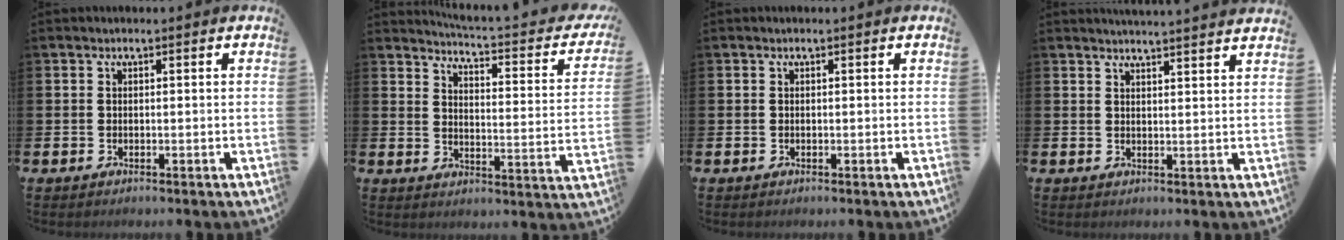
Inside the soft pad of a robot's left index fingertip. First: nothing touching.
{"total": 3.5, "force": [3.3, 0.0, 1.3], "torque": [-0.038, -0.038, 0.045]}
{"total": 0.0}
{"total": 3.2, "force": [3.2, -0.6, -0.2], "torque": [0.001, -0.022, 0.057]}